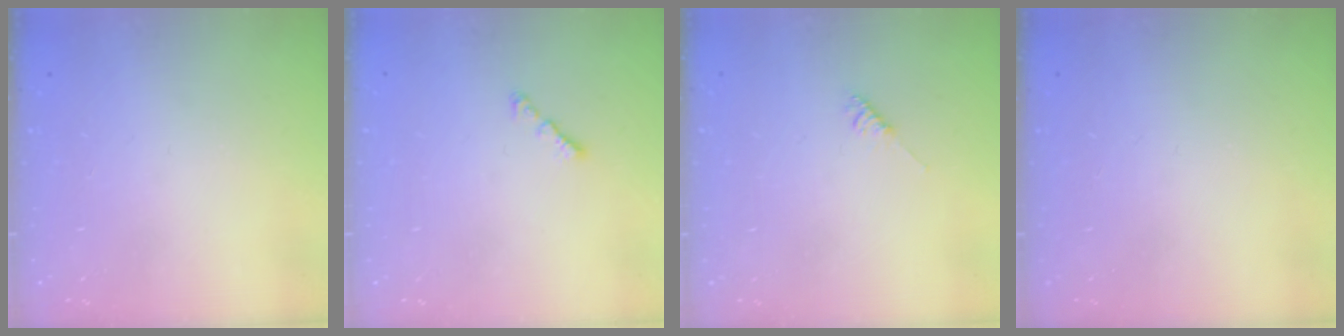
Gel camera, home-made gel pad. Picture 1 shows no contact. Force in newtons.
{"total": 1.6, "press": 1.5, "slide": 0.5}
{"total": 3.5, "press": 3.5, "slide": 0.7}
{"total": 0.0}